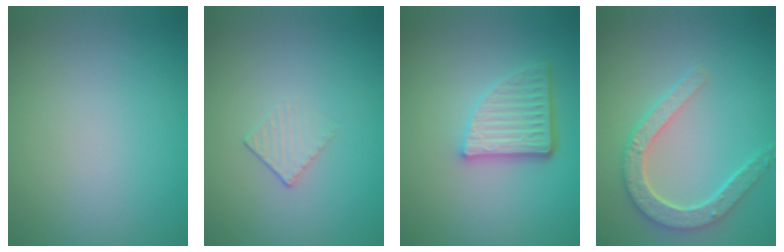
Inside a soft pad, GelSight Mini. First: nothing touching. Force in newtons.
{"total": 1.2, "press": 0.5, "slide": 1.1}
{"total": 5.0, "press": 3.5, "slide": 3.6}
{"total": 4.4, "press": 3.7, "slide": 2.5}